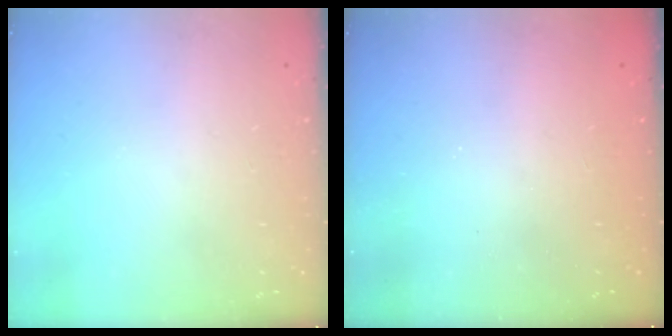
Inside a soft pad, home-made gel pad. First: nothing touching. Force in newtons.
{"total": 2.4, "press": 2.3, "slide": 0.8}